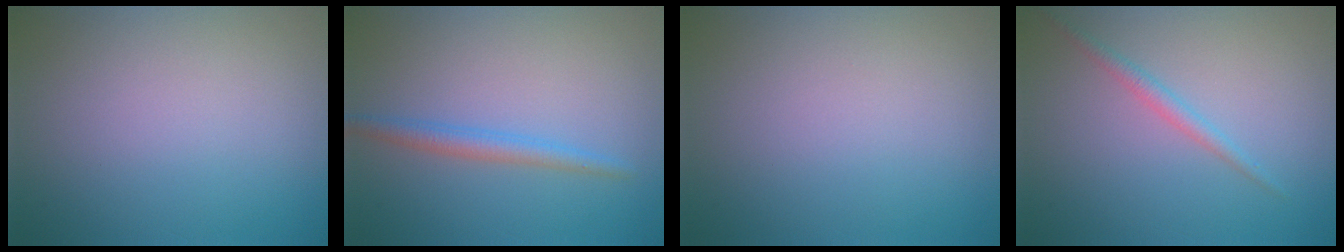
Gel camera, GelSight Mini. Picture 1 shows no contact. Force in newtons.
{"total": 2.1, "press": 2.0, "slide": 0.2}
{"total": 0.0}
{"total": 1.3, "press": 1.3, "slide": 0.1}